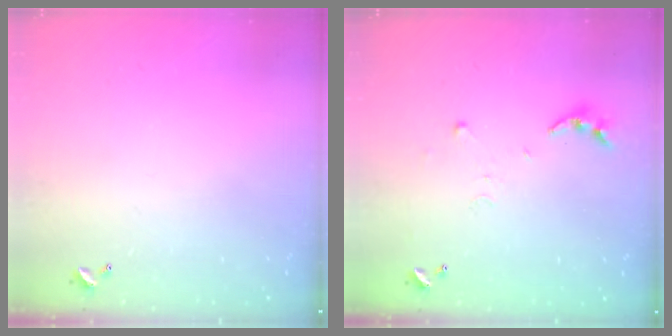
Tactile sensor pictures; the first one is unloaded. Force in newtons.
{"total": 4.9, "press": 4.8, "slide": 0.5}